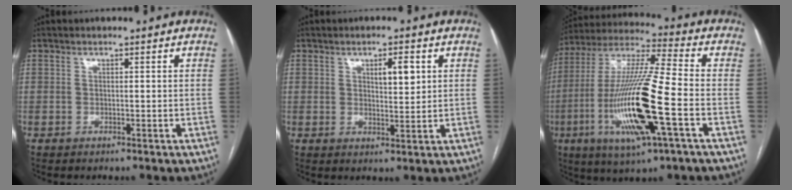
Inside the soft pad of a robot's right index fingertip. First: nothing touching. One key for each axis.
{"total": 3.8, "fx": 1.5, "fy": 1.3, "fz": 3.2, "tx": -0.049, "ty": 0.000, "tz": 0.024}
{"total": 19.6, "fx": -5.6, "fy": 1.5, "fz": 18.8, "tx": -0.394, "ty": -0.021, "tz": -0.104}